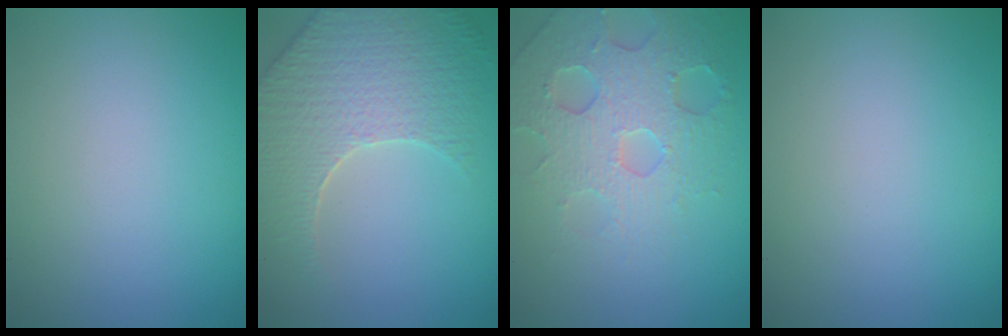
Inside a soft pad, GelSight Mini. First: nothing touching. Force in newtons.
{"total": 6.3, "press": 5.2, "slide": 3.6}
{"total": 4.6, "press": 4.5, "slide": 1.0}
{"total": 0.0}